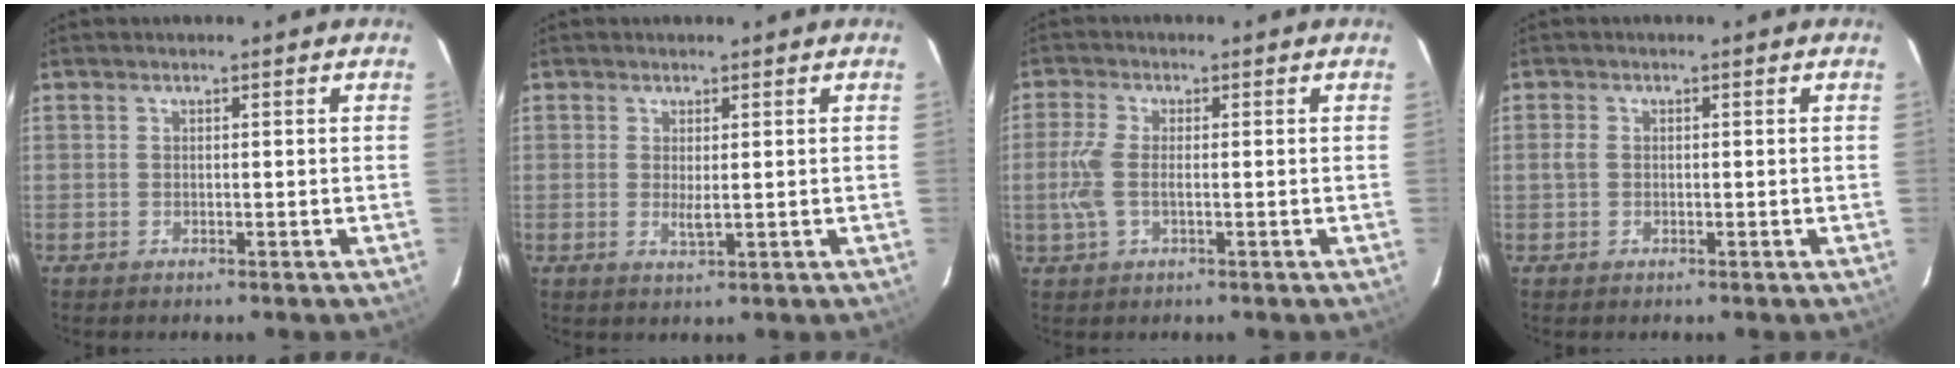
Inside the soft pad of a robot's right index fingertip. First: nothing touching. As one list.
[{"total": 2.0, "force": [0.1, 0.4, 2.0], "torque": [-0.037, -0.006, 0.003]}, {"total": 5.1, "force": [-0.6, 2.1, 4.6], "torque": [-0.108, 0.000, -0.012]}, {"total": 1.5, "force": [-0.2, 1.2, 0.9], "torque": [-0.018, 0.004, -0.008]}]